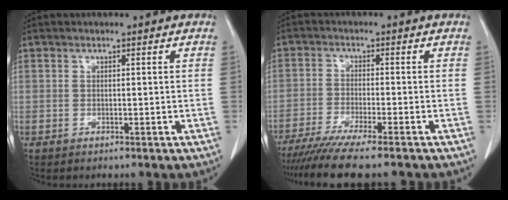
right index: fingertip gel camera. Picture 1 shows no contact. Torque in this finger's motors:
{"motor_torque": [1.09, -1.05, 0.52, 0.14]}